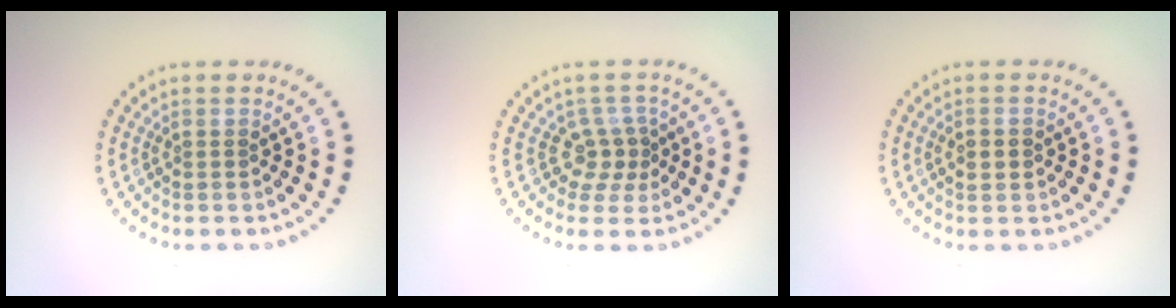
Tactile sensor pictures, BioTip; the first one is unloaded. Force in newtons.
{"total": 2.6, "press": 1.8, "slide": 1.9}
{"total": 2.0, "press": 2.0, "slide": 0.0}